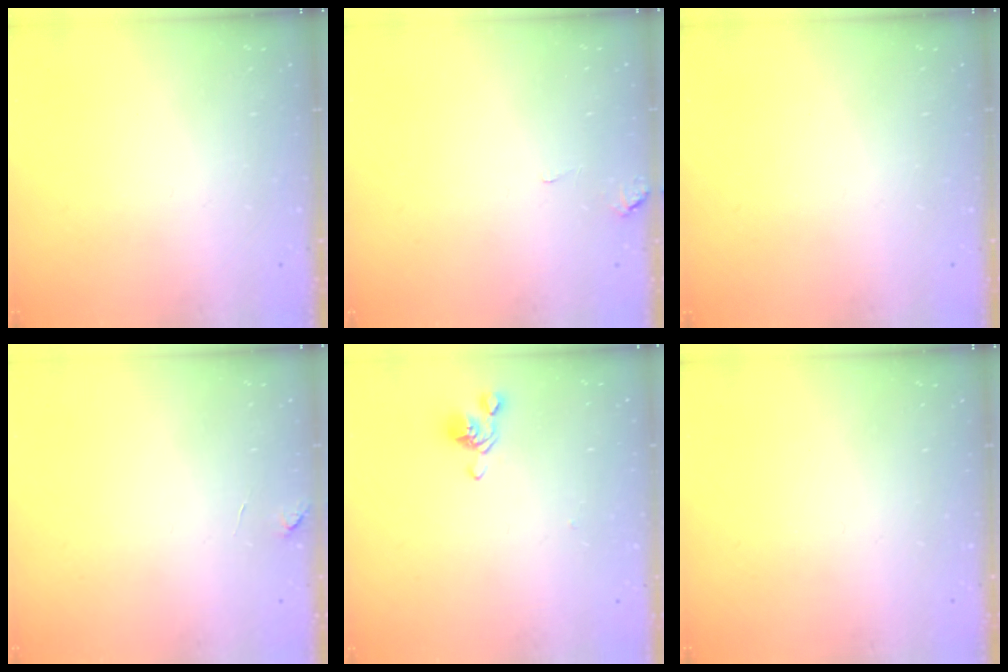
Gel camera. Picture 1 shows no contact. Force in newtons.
{"total": 0.5, "press": 0.3, "slide": 0.5}
{"total": 0.0}
{"total": 1.3, "press": 1.2, "slide": 0.5}
{"total": 0.0}
{"total": 0.0}